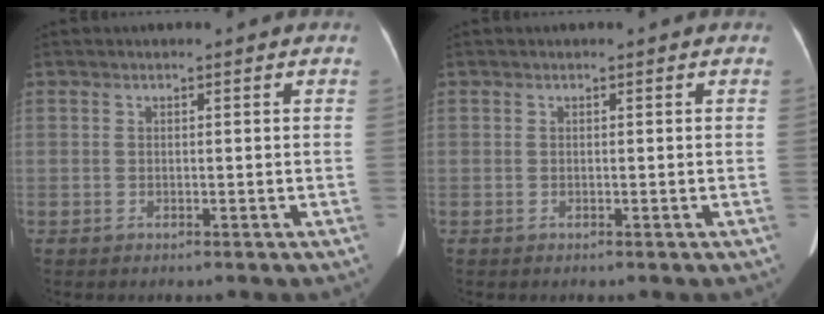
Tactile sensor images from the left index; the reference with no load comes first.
{"total": 0.0}